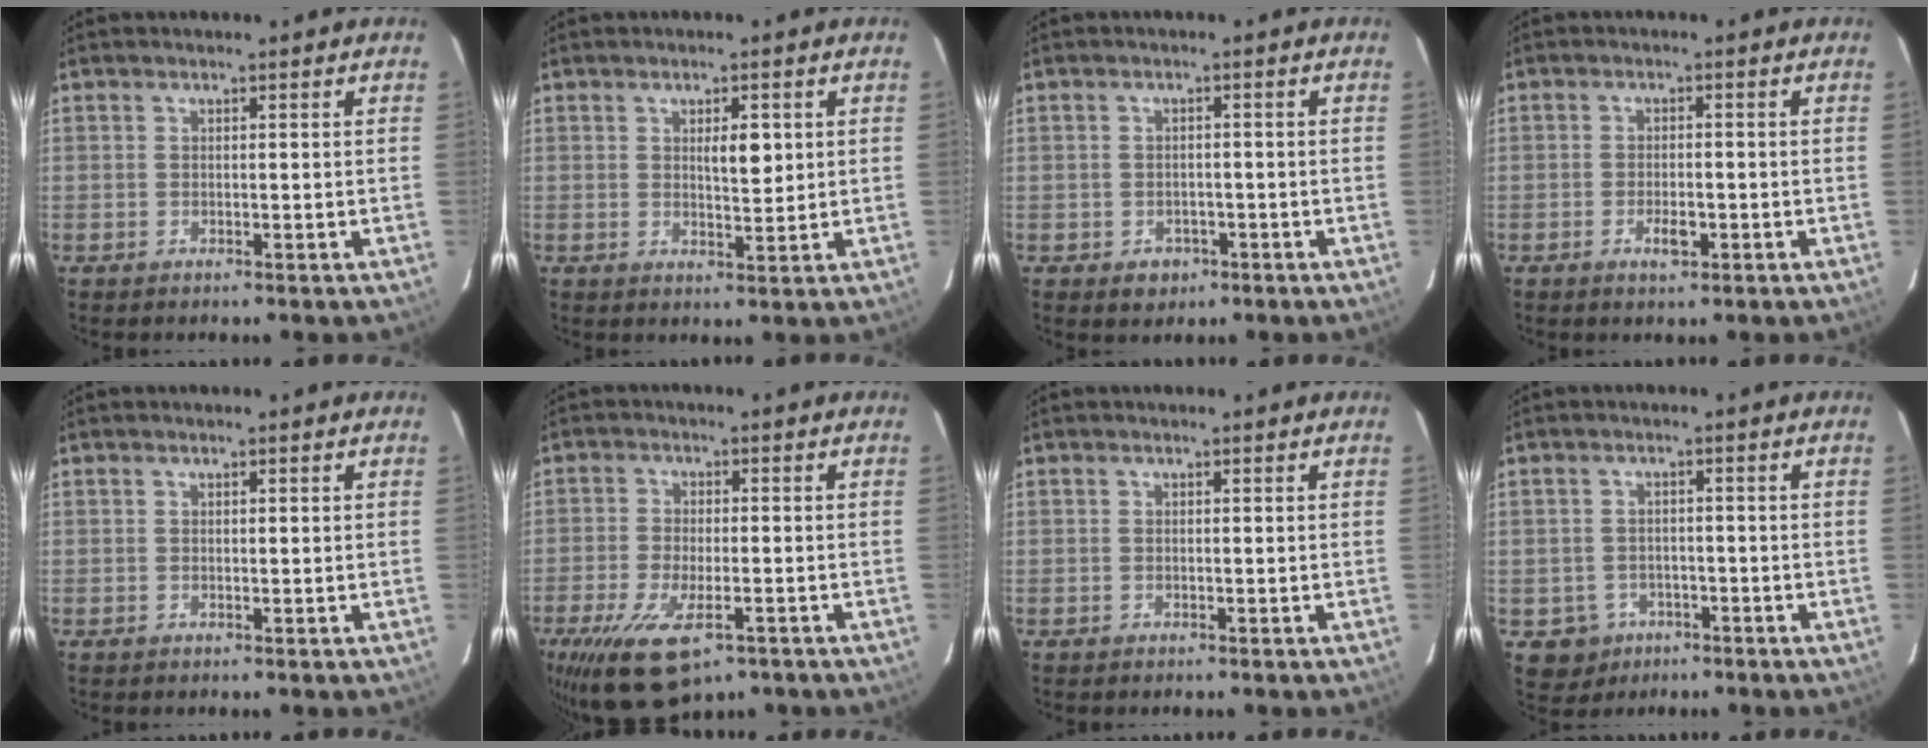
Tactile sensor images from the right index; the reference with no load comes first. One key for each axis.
{"total": 3.6, "fx": 1.1, "fy": 1.2, "fz": 3.2, "tx": -0.050, "ty": -0.002, "tz": 0.018}
{"total": 2.8, "fx": -1.4, "fy": 2.3, "fz": 1.0, "tx": -0.010, "ty": 0.005, "tz": -0.012}
{"total": 2.7, "fx": -1.2, "fy": 0.8, "fz": 2.2, "tx": -0.040, "ty": 0.000, "tz": -0.018}
{"total": 0.0}
{"total": 11.2, "fx": -6.4, "fy": 4.3, "fz": 8.1, "tx": -0.157, "ty": -0.022, "tz": -0.104}
{"total": 0.0}
{"total": 4.5, "fx": -1.9, "fy": 4.1, "fz": 0.4, "tx": -0.007, "ty": 0.009, "tz": -0.022}